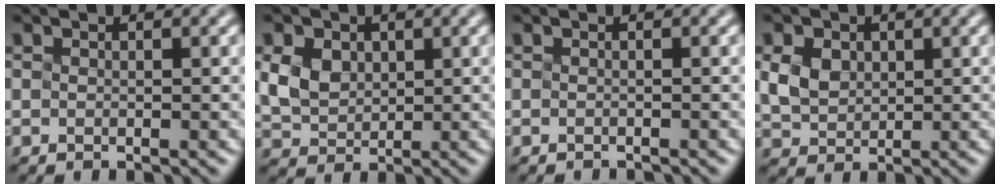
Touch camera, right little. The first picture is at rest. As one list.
[{"total": 2.9, "force": [0.6, 2.4, 1.5], "torque": [-0.042, 0.000, 0.026]}, {"total": 1.2, "force": [-1.2, 0.0, 0.3], "torque": [0.007, -0.008, -0.017]}, {"total": 2.4, "force": [0.5, 2.0, 1.1], "torque": [-0.036, 0.001, 0.024]}]